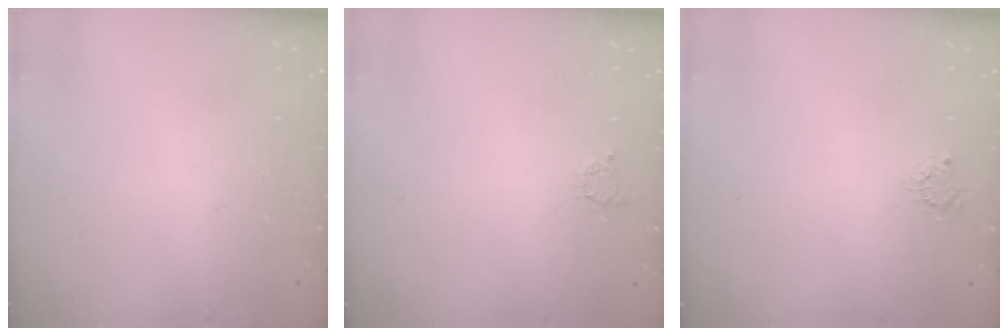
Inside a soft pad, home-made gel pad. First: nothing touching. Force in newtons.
{"total": 2.5, "press": 2.5, "slide": 0.3}
{"total": 2.7, "press": 2.7, "slide": 0.4}